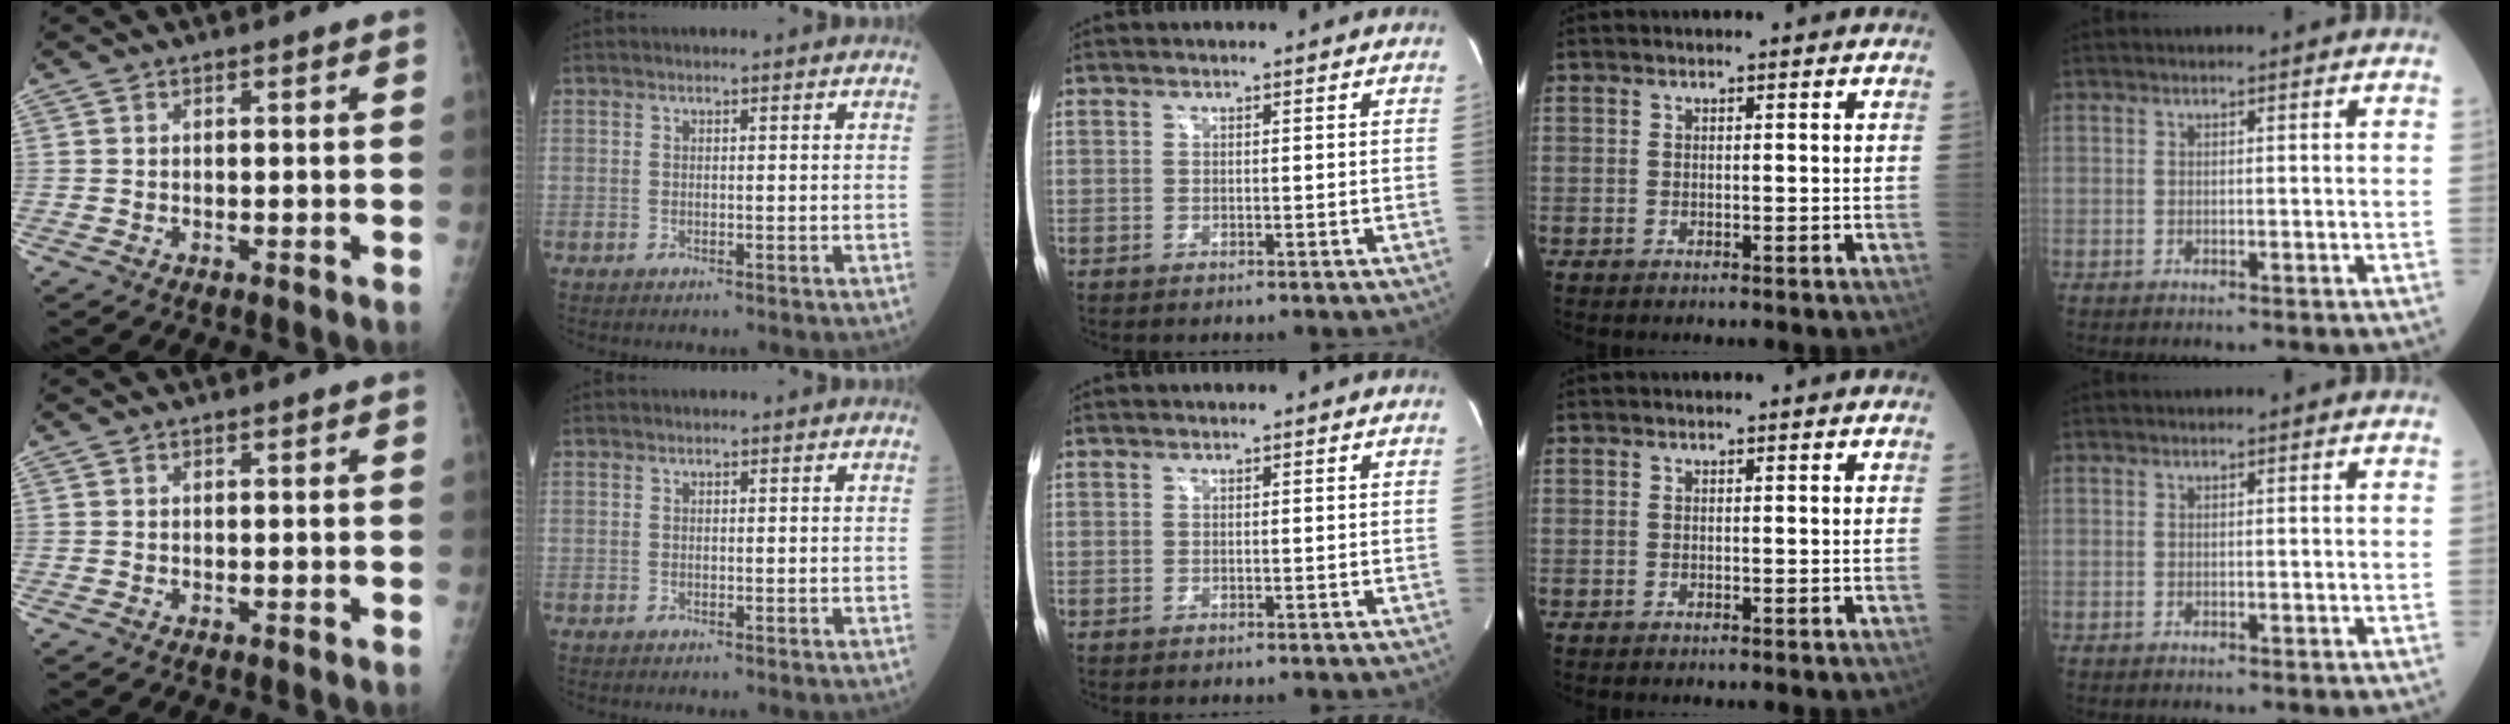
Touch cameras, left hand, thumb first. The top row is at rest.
{}